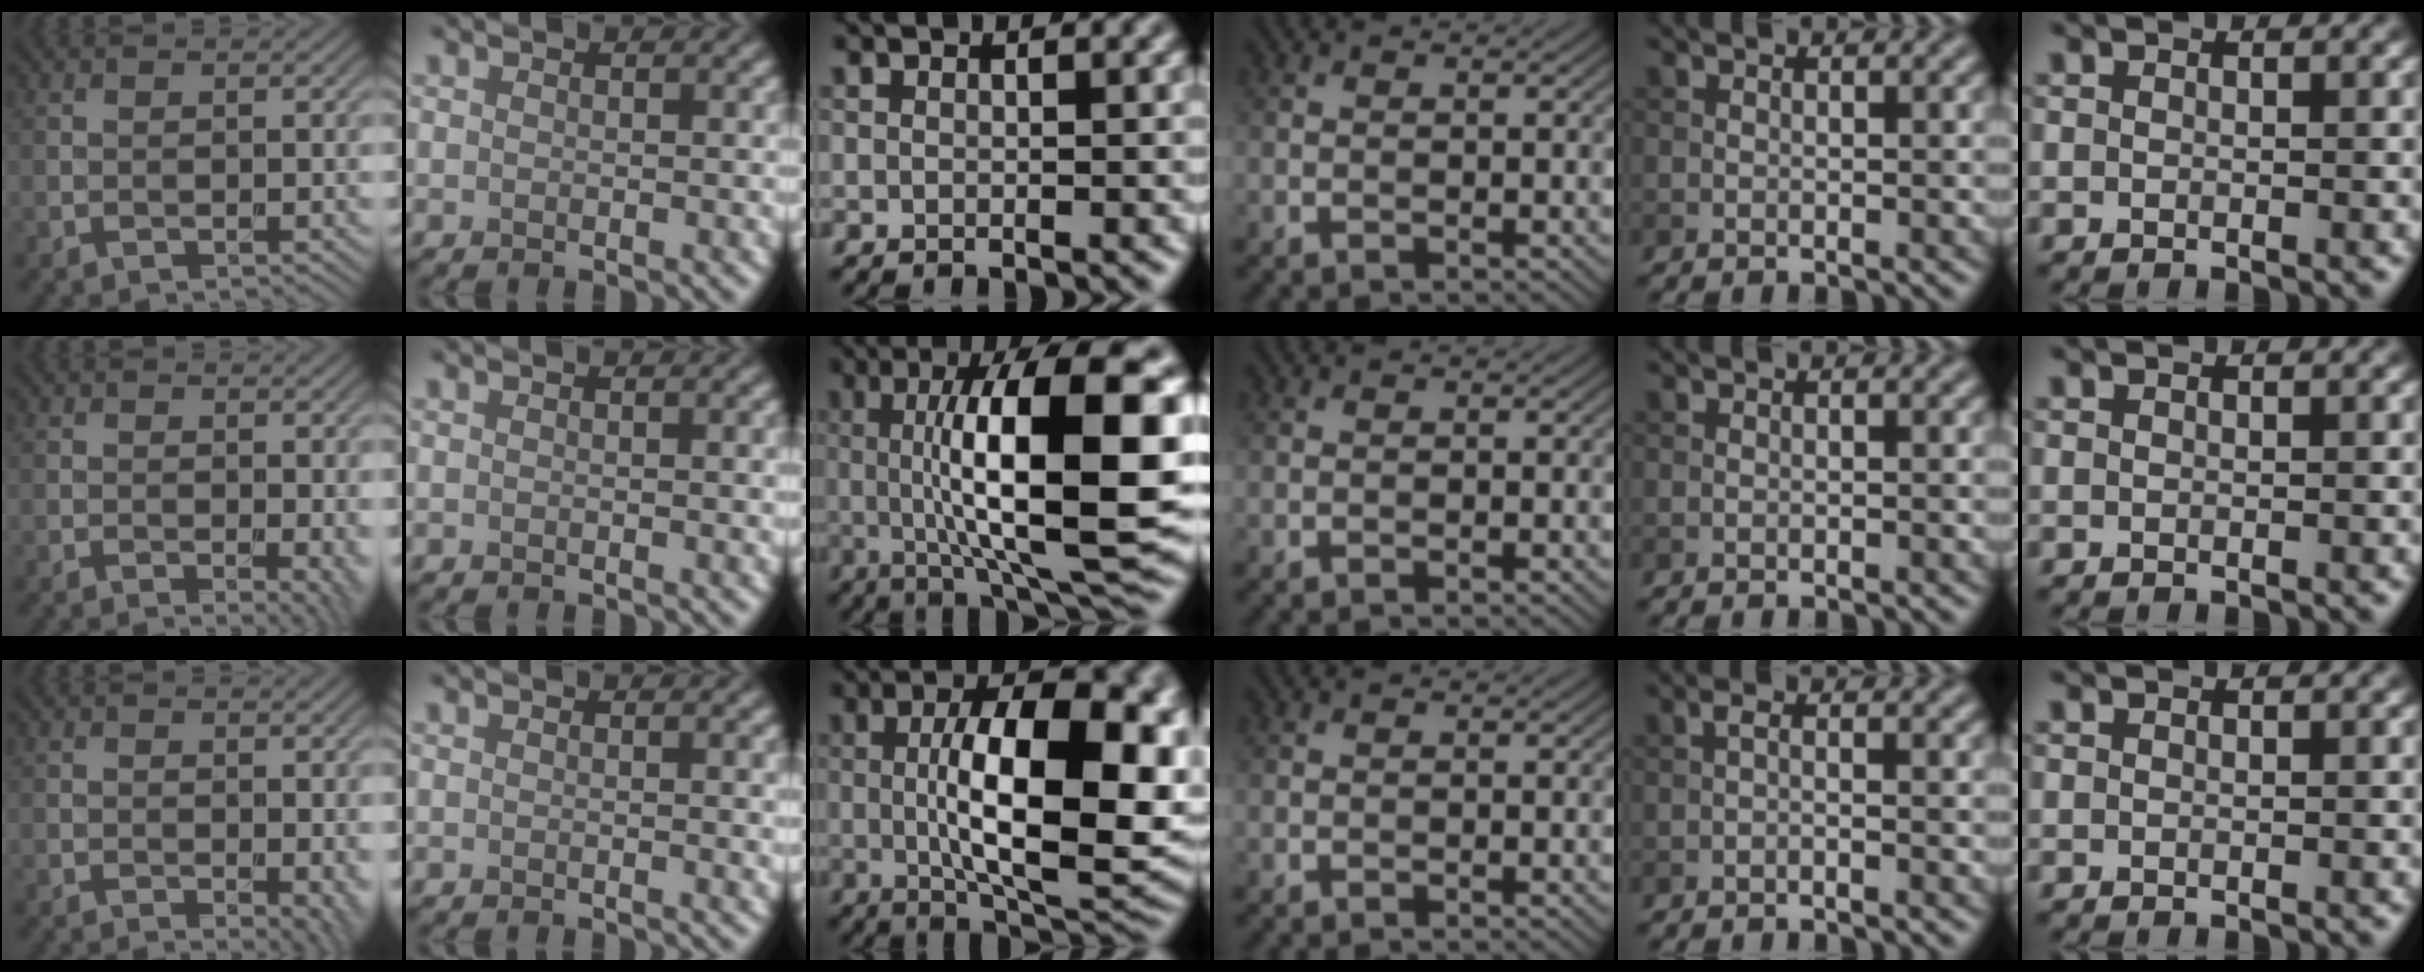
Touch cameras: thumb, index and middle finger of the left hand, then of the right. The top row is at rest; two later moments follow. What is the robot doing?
{"motion": "unscrew", "object": "dispenser bottle"}